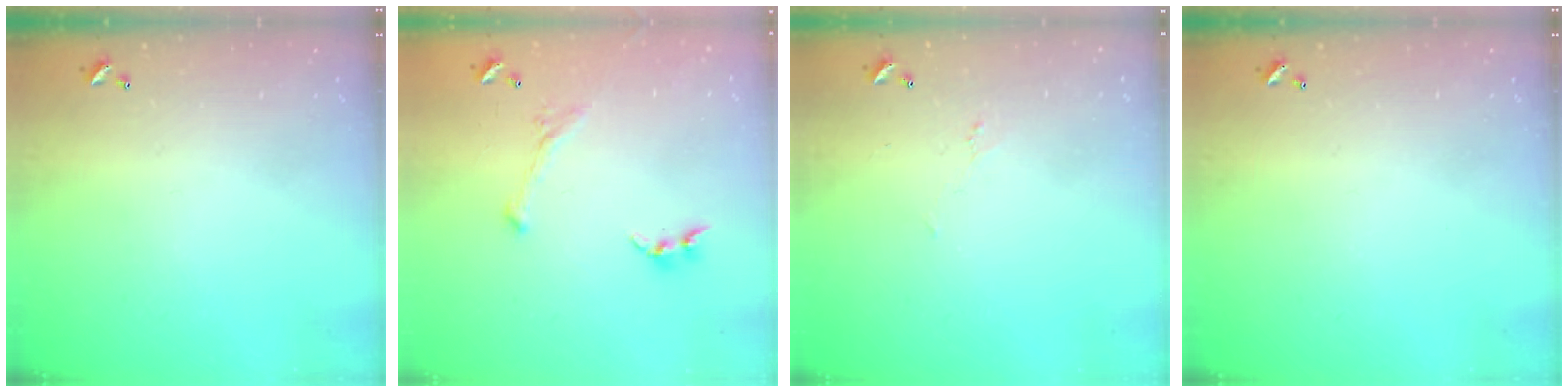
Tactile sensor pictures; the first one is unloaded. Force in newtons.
{"total": 2.9, "press": 2.7, "slide": 0.9}
{"total": 0.8, "press": 0.5, "slide": 0.6}
{"total": 0.0}